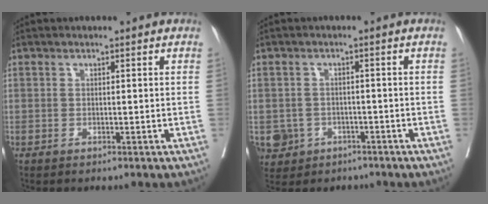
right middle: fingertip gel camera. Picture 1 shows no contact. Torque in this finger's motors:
{"motor_torque": [0.17, -0.12, 0.03, 0.00]}